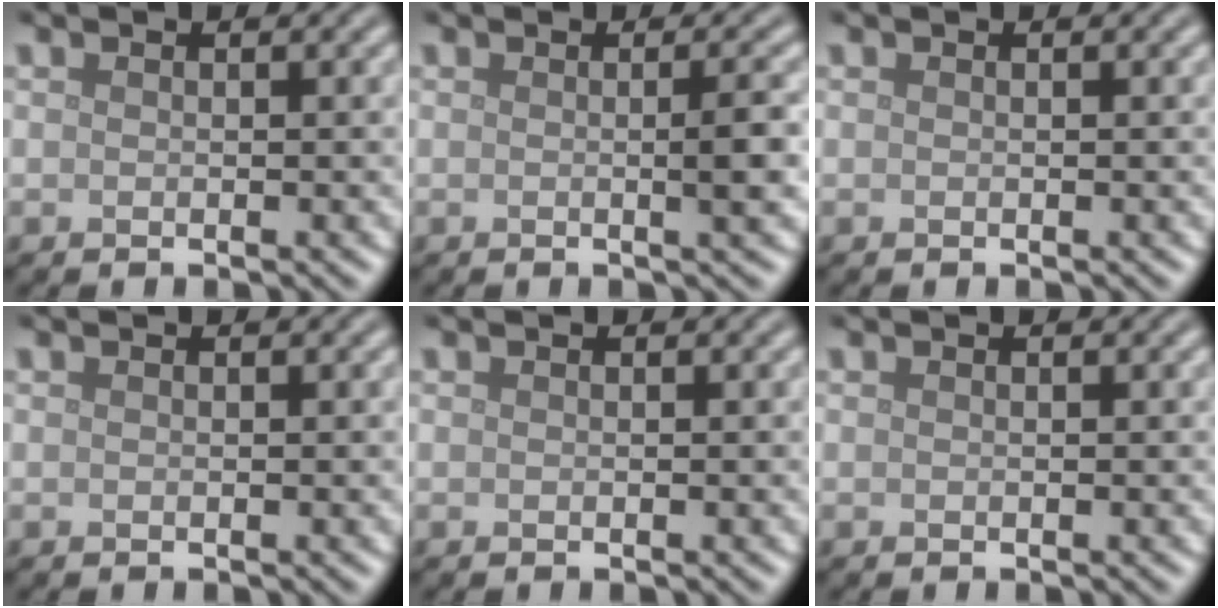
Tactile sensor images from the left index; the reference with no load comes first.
{"total": 2.4, "force": [-0.1, 0.4, 2.3], "torque": [-0.032, -0.001, -0.005]}
{"total": 0.0}
{"total": 0.0}
{"total": 0.0}
{"total": 0.0}